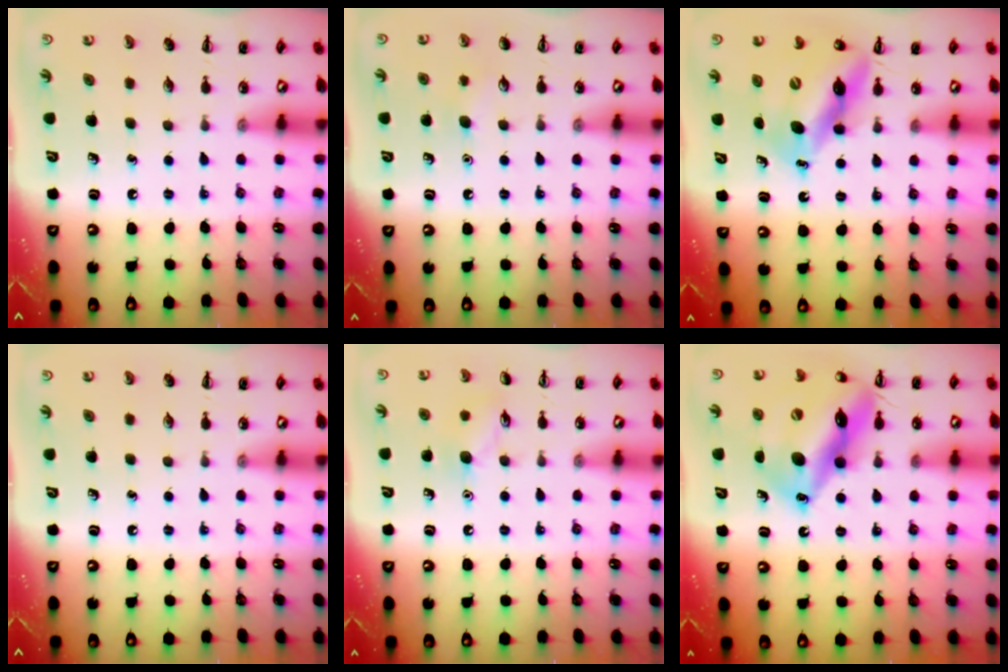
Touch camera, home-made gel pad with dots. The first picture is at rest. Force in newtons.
{"total": 6.1, "press": 6.0, "slide": 1.4}
{"total": 12.8, "press": 12.4, "slide": 3.4}
{"total": 0.0}
{"total": 7.3, "press": 7.2, "slide": 1.2}
{"total": 18.7, "press": 18.5, "slide": 2.3}